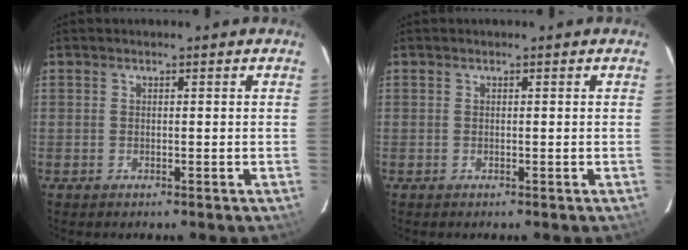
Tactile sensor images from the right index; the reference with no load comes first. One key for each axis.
{"total": 0.0}